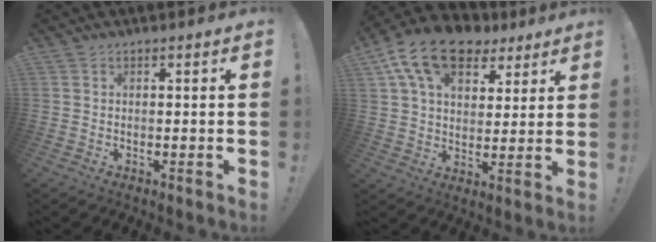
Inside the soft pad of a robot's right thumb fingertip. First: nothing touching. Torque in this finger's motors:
{"motor_torque": [1.33, 3.59, 0.78, -0.22, 0.13]}